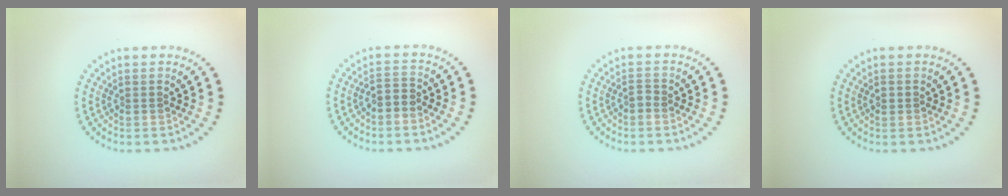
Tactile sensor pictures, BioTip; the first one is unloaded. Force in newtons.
{"total": 1.7, "press": 1.3, "slide": 1.1}
{"total": 0.6, "press": 0.5, "slide": 0.3}
{"total": 1.1, "press": 1.1, "slide": 0.2}